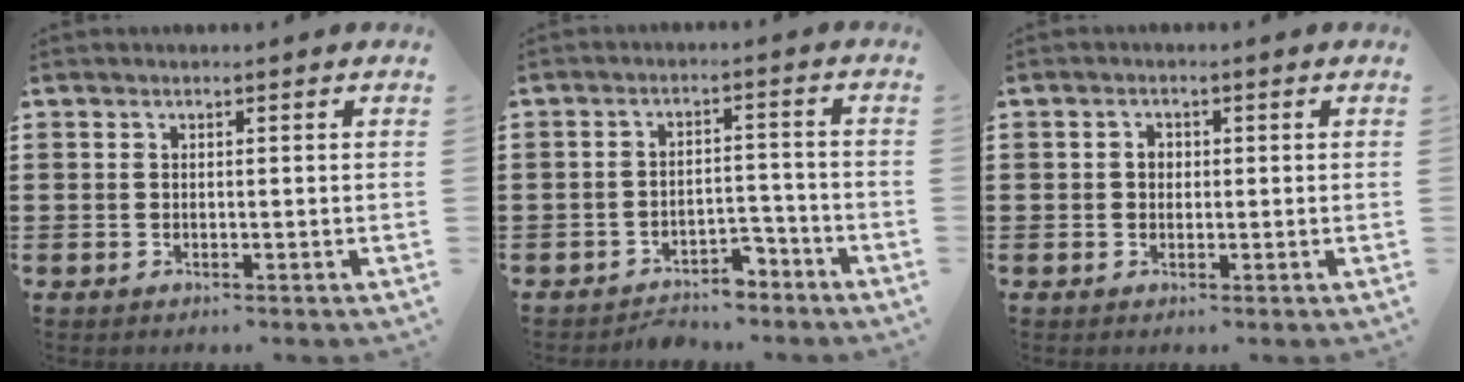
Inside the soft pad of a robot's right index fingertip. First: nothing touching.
{"total": 3.9, "force": [-3.6, 1.2, 0.9], "torque": [-0.018, 0.011, -0.071]}
{"total": 1.5, "force": [0.0, 1.2, 0.9], "torque": [-0.018, 0.007, -0.001]}